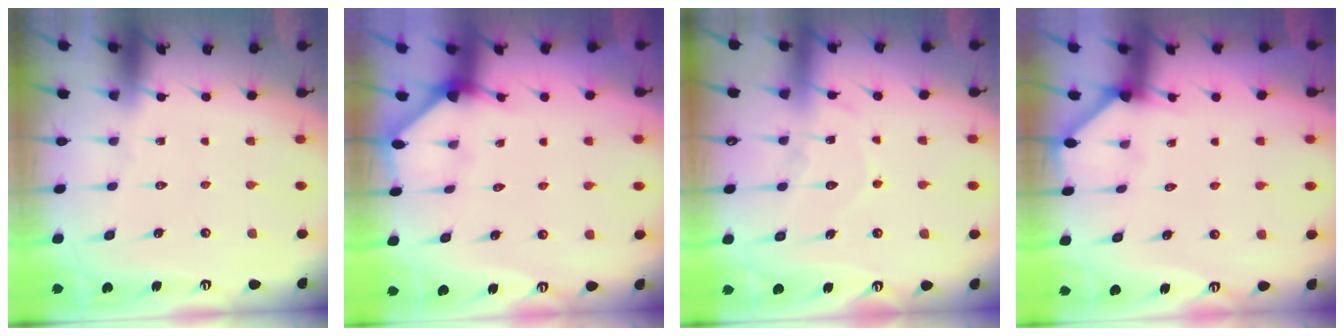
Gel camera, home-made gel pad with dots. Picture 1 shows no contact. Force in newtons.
{"total": 2.7, "press": 2.7, "slide": 0.2}
{"total": 10.5, "press": 10.4, "slide": 1.0}
{"total": 2.3, "press": 2.3, "slide": 0.3}